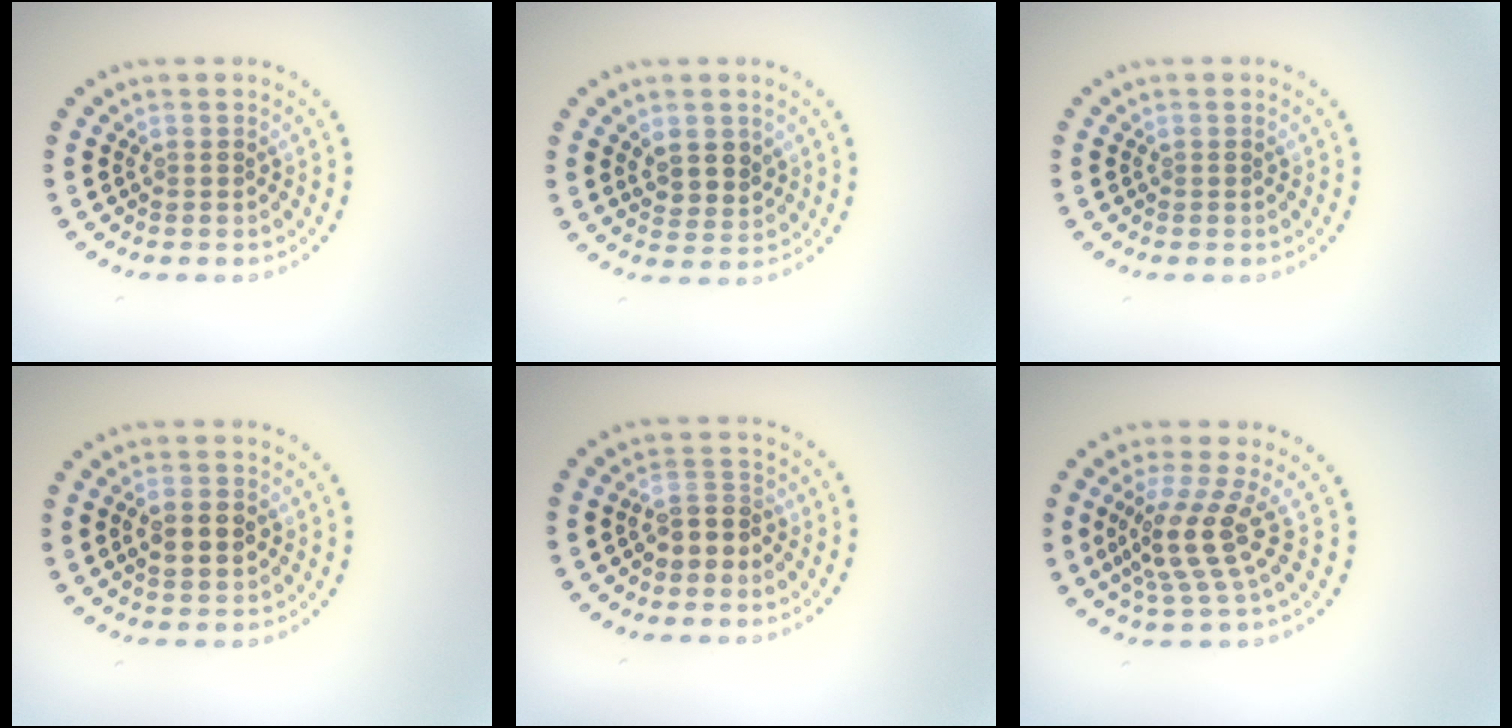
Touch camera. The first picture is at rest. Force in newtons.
{"total": 2.5, "press": 2.3, "slide": 0.9}
{"total": 0.0}
{"total": 2.6, "press": 2.6, "slide": 0.1}
{"total": 2.4, "press": 2.1, "slide": 1.2}
{"total": 4.3, "press": 3.1, "slide": 3.0}